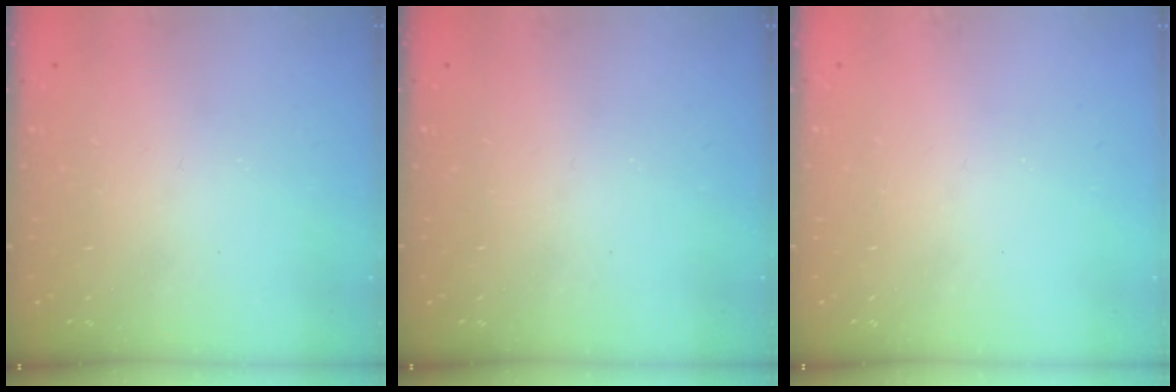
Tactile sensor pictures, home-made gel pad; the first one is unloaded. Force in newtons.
{"total": 0.0}
{"total": 0.0}